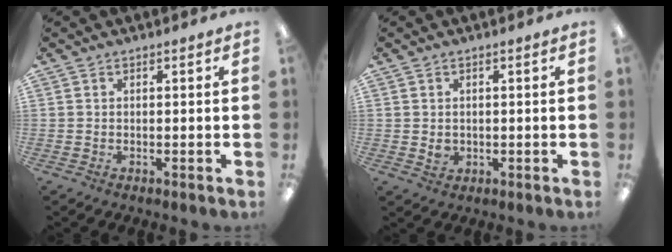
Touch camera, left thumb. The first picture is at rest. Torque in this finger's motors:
{"motor_torque": [-0.20, 0.10, 0.11, -0.14, 0.00]}